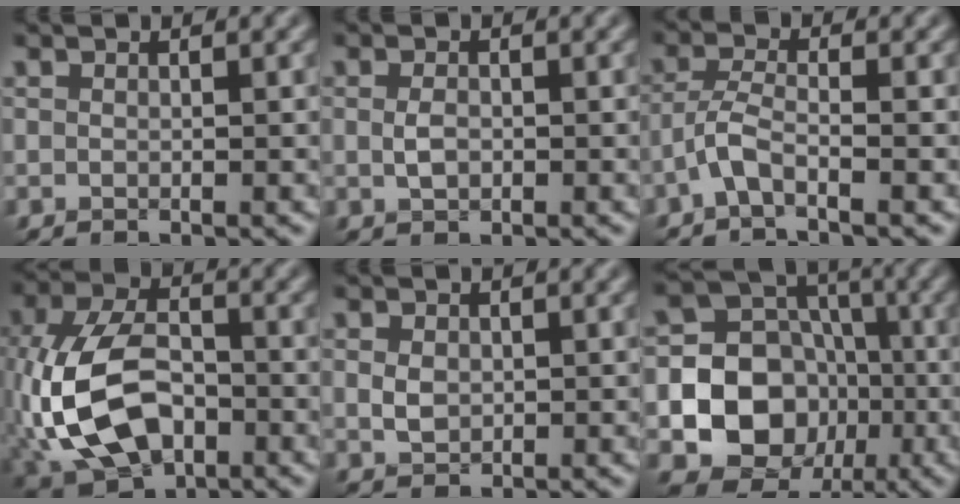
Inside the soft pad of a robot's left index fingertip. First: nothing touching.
{"total": 1.5, "force": [-0.1, 1.0, 1.2], "torque": [-0.029, -0.001, -0.003]}
{"total": 2.5, "force": [-1.7, 0.4, 1.8], "torque": [-0.044, 0.007, -0.044]}
{"total": 11.2, "force": [-3.0, 7.0, 8.2], "torque": [-0.183, 0.001, -0.073]}
{"total": 1.7, "force": [0.0, 1.3, 1.1], "torque": [-0.026, -0.001, -0.001]}
{"total": 13.5, "force": [-3.4, 12.0, 5.1], "torque": [-0.095, -0.016, -0.079]}